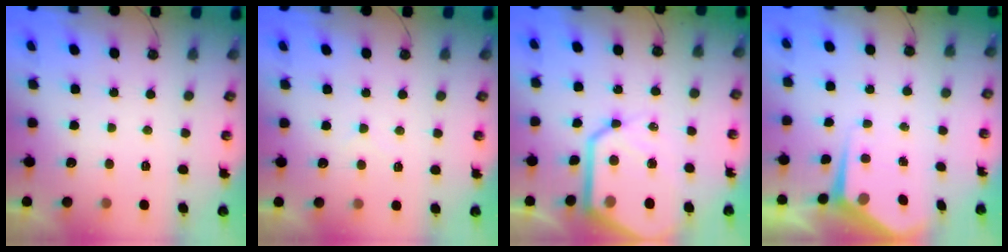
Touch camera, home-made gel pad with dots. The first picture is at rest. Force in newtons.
{"total": 4.3, "press": 4.2, "slide": 0.6}
{"total": 17.3, "press": 17.2, "slide": 1.7}
{"total": 4.9, "press": 4.9, "slide": 0.3}